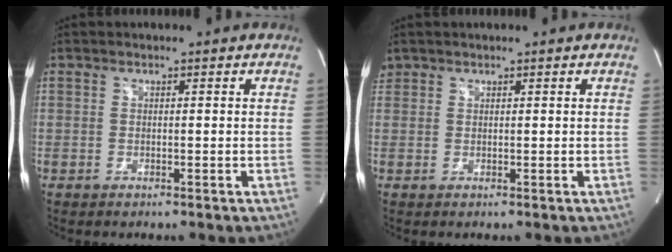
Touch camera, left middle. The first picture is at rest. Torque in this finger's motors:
{"motor_torque": [0.10, -0.09, 0.01, 0.00]}